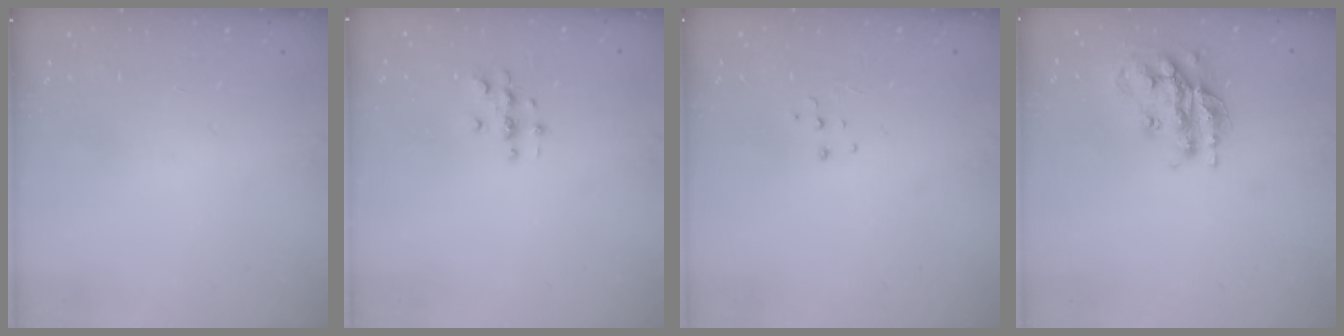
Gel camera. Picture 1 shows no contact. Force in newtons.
{"total": 2.9, "press": 2.9, "slide": 0.3}
{"total": 4.3, "press": 4.3, "slide": 0.3}
{"total": 17.1, "press": 17.1, "slide": 1.4}